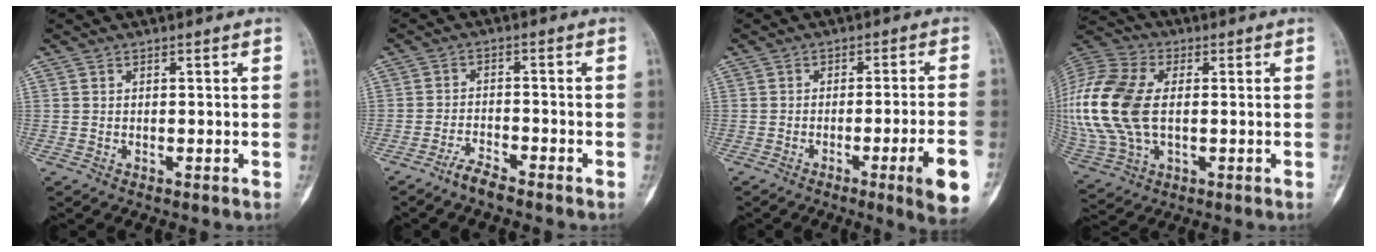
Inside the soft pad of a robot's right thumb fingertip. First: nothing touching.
{"total": 3.6, "force": [-3.2, 0.6, 1.7], "torque": [-0.040, 0.015, -0.064]}
{"total": 10.2, "force": [-4.1, 0.4, 9.3], "torque": [-0.125, 0.004, -0.054]}
{"total": 21.1, "force": [0.6, 13.1, 16.5], "torque": [-0.393, 0.007, 0.015]}